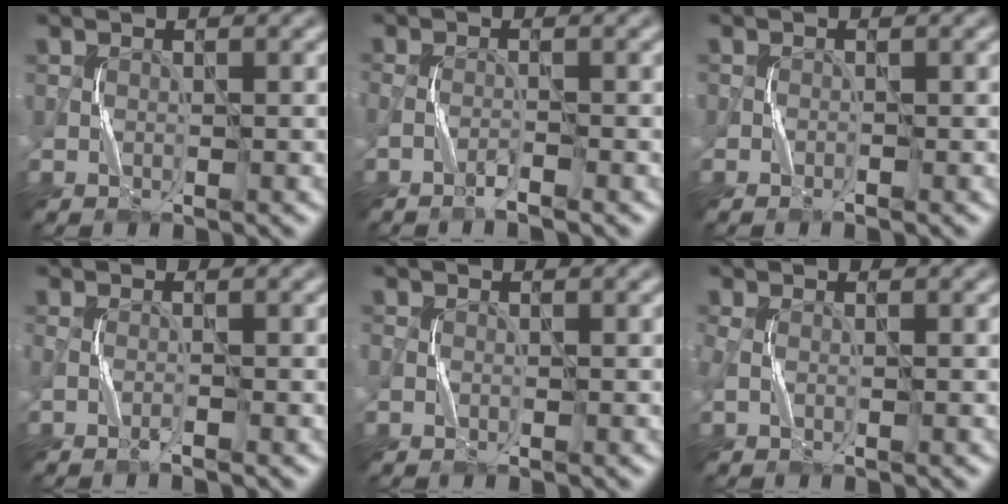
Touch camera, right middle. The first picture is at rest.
{"total": 1.4, "force": [-1.0, 0.1, 0.9], "torque": [-0.020, 0.002, -0.025]}
{"total": 0.5, "force": [-0.4, 0.1, 0.3], "torque": [-0.005, 0.003, -0.007]}
{"total": 1.1, "force": [-0.7, 0.2, 0.9], "torque": [-0.022, 0.002, -0.016]}
{"total": 0.9, "force": [-0.4, 0.8, 0.2], "torque": [-0.003, -0.001, -0.010]}
{"total": 1.0, "force": [0.0, 0.6, 0.8], "torque": [-0.023, 0.002, -0.003]}